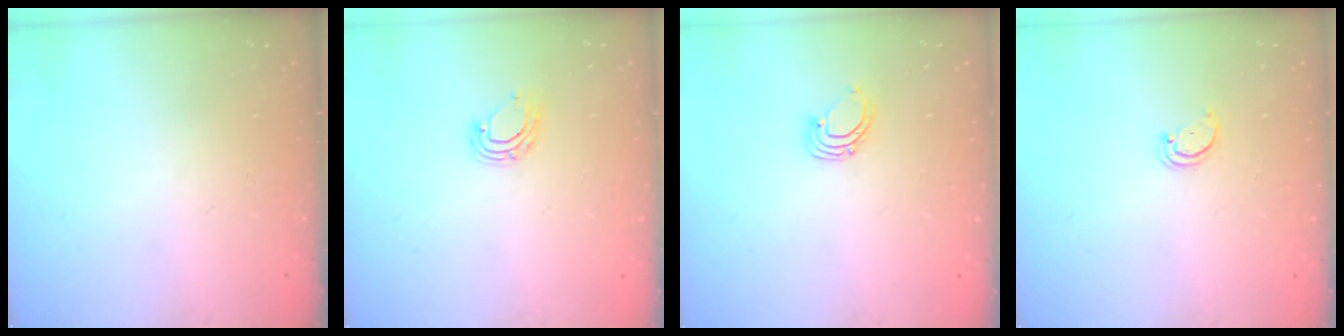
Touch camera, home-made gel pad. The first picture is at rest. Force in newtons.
{"total": 6.9, "press": 6.8, "slide": 0.9}
{"total": 2.9, "press": 2.9, "slide": 0.3}
{"total": 2.1, "press": 2.1, "slide": 0.2}